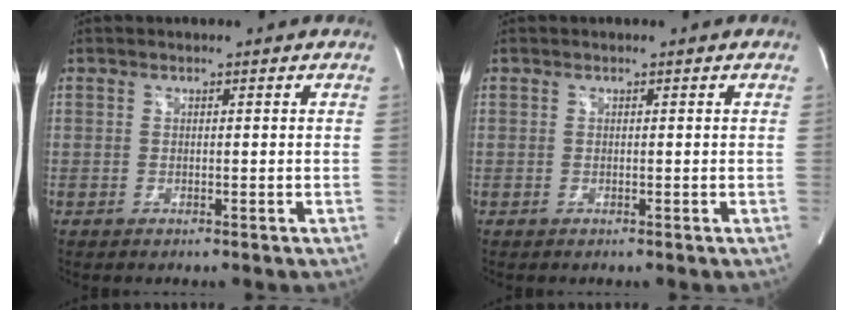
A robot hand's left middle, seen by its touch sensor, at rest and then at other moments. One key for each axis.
{"total": 0.0}